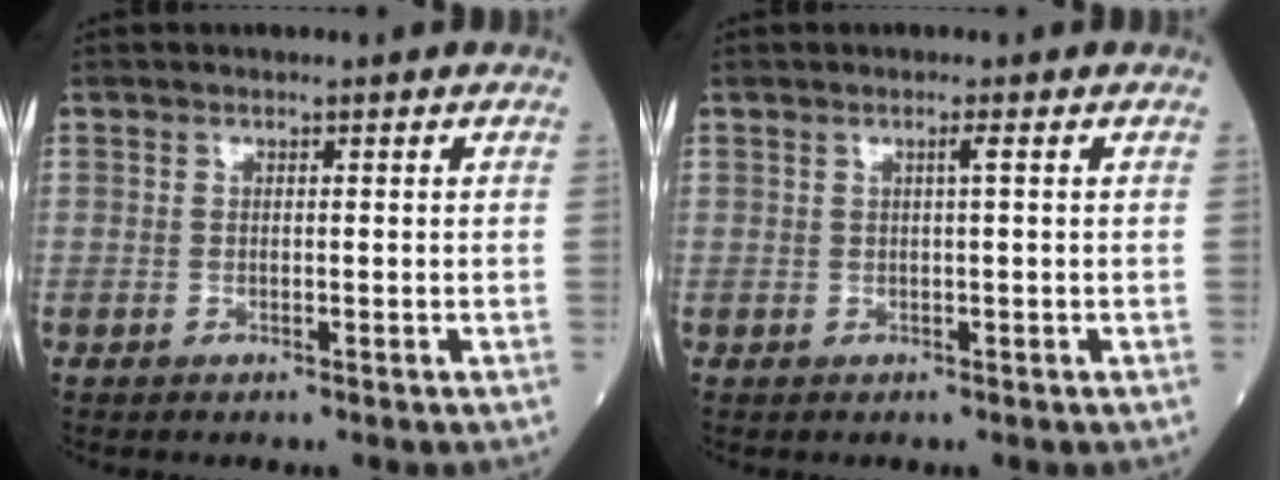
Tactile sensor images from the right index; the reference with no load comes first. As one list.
[{"total": 0.9, "force": [0.2, -0.3, 0.8], "torque": [-0.017, 0.000, 0.005]}]